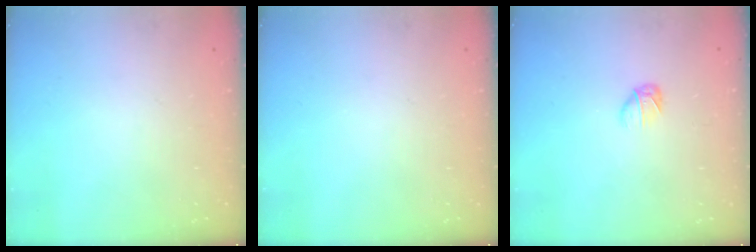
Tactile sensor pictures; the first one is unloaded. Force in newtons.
{"total": 0.0}
{"total": 2.7, "press": 2.7, "slide": 0.7}